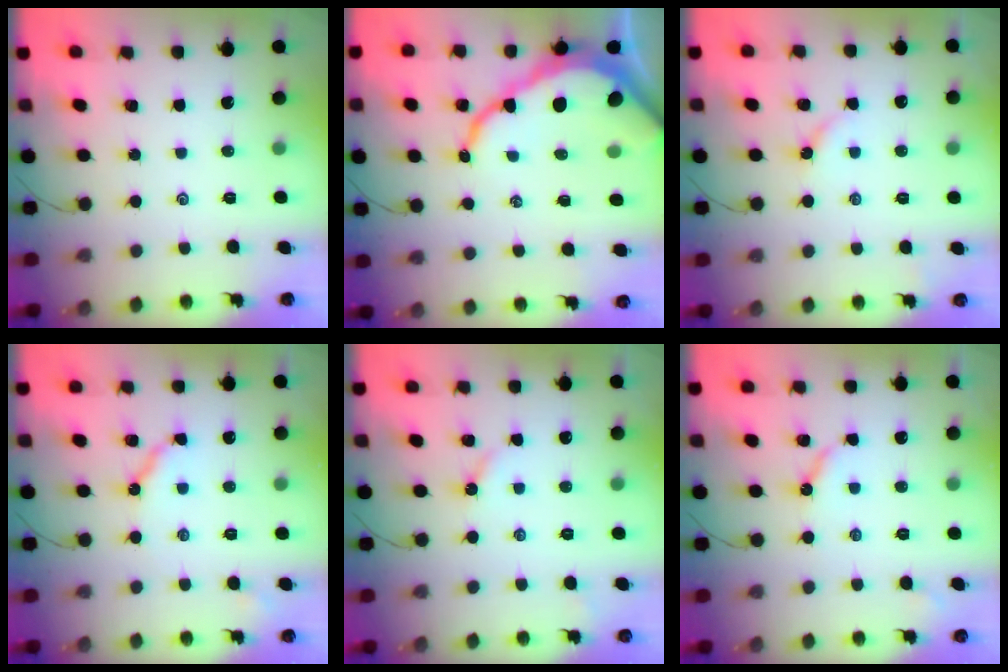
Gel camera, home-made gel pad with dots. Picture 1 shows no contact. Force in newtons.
{"total": 14.8, "press": 14.7, "slide": 1.4}
{"total": 2.7, "press": 2.7, "slide": 0.4}
{"total": 7.7, "press": 7.7, "slide": 0.7}
{"total": 2.6, "press": 2.6, "slide": 0.3}
{"total": 5.1, "press": 5.1, "slide": 0.7}